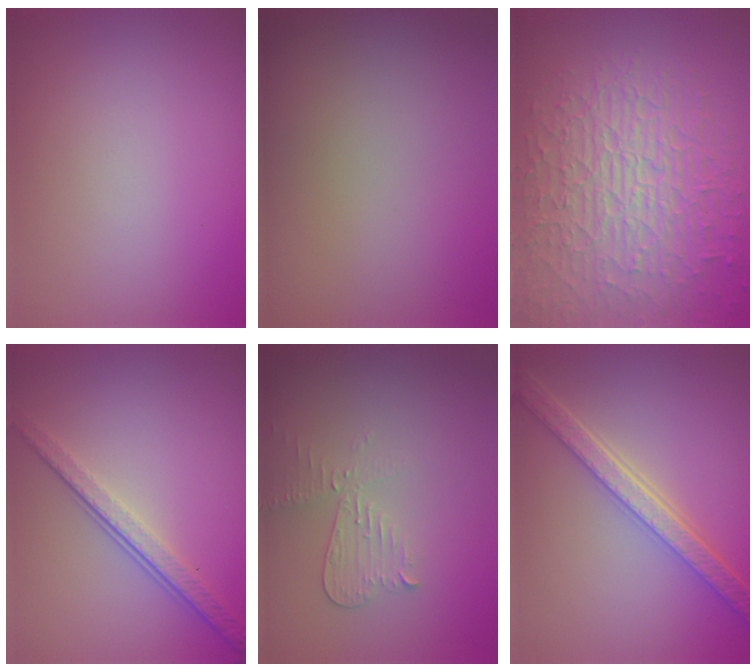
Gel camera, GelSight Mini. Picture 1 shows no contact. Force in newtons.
{"total": 0.0}
{"total": 9.6, "press": 6.4, "slide": 7.1}
{"total": 4.1, "press": 2.8, "slide": 2.9}
{"total": 2.1, "press": 2.1, "slide": 0.1}
{"total": 5.0, "press": 4.2, "slide": 2.6}